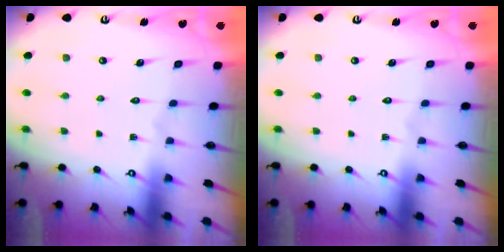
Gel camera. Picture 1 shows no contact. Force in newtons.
{"total": 0.0}